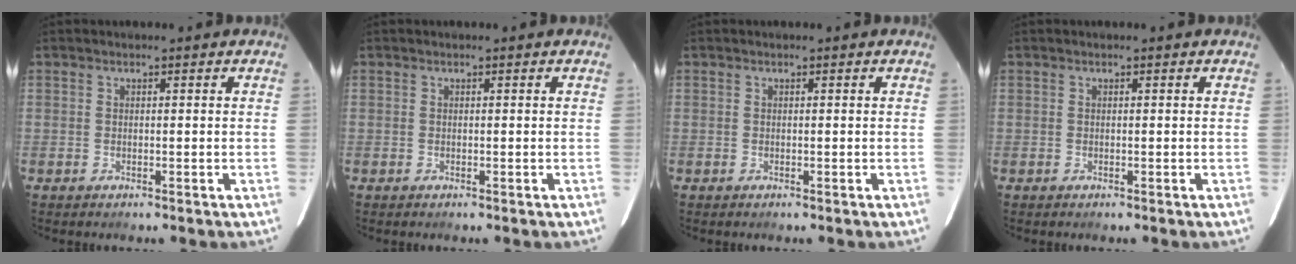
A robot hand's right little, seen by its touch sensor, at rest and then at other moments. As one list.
[{"total": 0.0}, {"total": 0.0}, {"total": 0.0}]